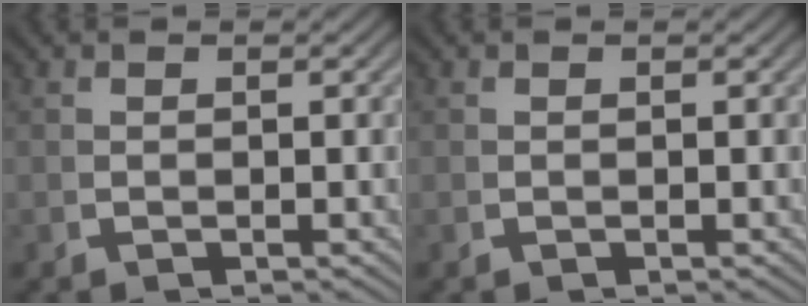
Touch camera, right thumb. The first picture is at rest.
{"total": 0.0}